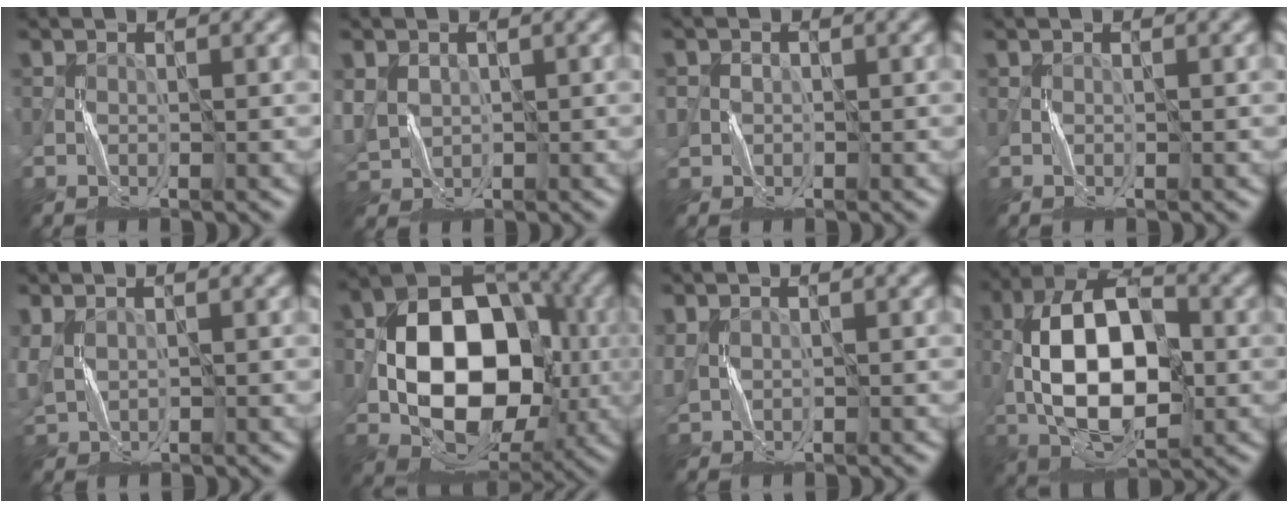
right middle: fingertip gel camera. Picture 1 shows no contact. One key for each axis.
{"total": 2.7, "fx": 0.8, "fy": 2.3, "fz": 1.1, "tx": -0.039, "ty": 0.000, "tz": 0.021}
{"total": 1.1, "fx": 0.2, "fy": 1.0, "fz": -0.4, "tx": 0.007, "ty": 0.000, "tz": 0.004}
{"total": 0.0}
{"total": 2.5, "fx": 1.2, "fy": 1.4, "fz": 1.7, "tx": -0.056, "ty": 0.005, "tz": 0.030}
{"total": 13.0, "fx": -1.4, "fy": 9.3, "fz": 9.0, "tx": -0.123, "ty": 0.010, "tz": -0.027}
{"total": 1.4, "fx": 0.9, "fy": 0.8, "fz": 0.8, "tx": -0.028, "ty": 0.004, "tz": 0.022}
{"total": 11.5, "fx": -1.4, "fy": 6.2, "fz": 9.6, "tx": -0.170, "ty": 0.017, "tz": -0.032}